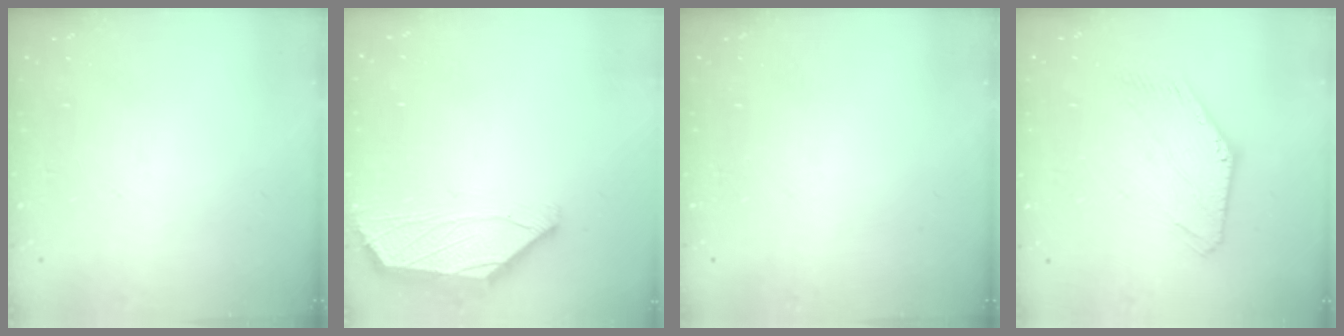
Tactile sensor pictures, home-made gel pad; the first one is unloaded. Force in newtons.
{"total": 2.0, "press": 1.9, "slide": 0.7}
{"total": 0.0}
{"total": 2.3, "press": 2.3, "slide": 0.2}